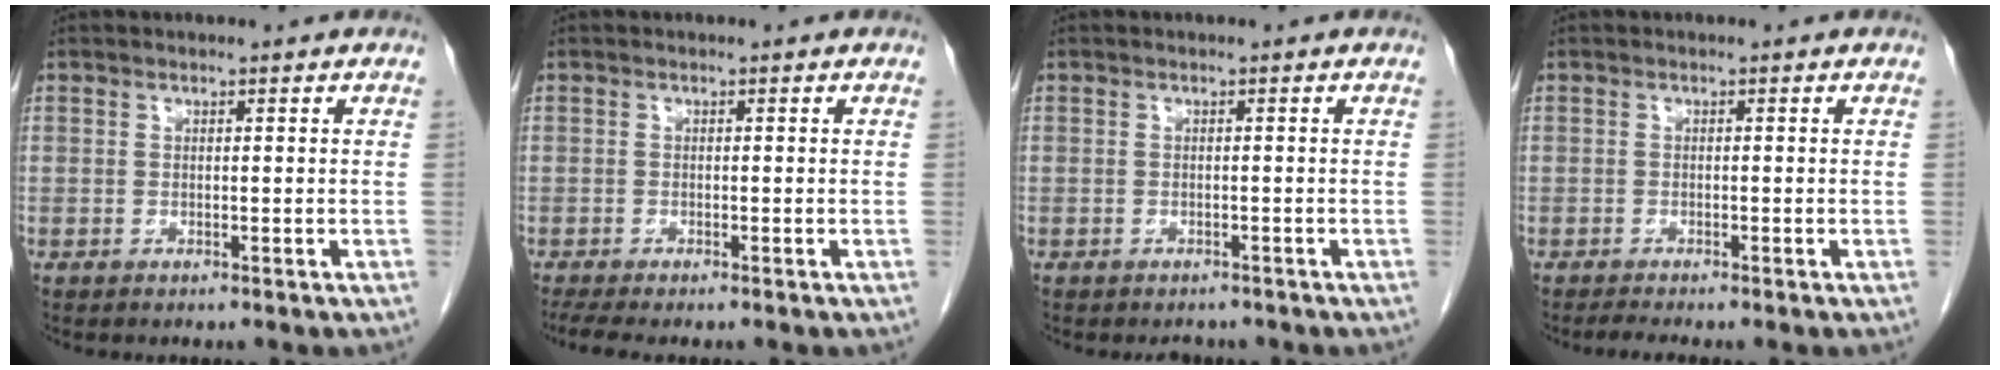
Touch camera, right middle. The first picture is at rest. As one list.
[{"total": 3.3, "force": [-2.7, 0.3, 1.9], "torque": [-0.033, -0.009, -0.044]}, {"total": 1.9, "force": [-1.7, 0.8, 0.2], "torque": [-0.005, -0.001, -0.023]}, {"total": 1.5, "force": [-1.3, -0.3, 0.7], "torque": [-0.020, -0.005, -0.025]}]